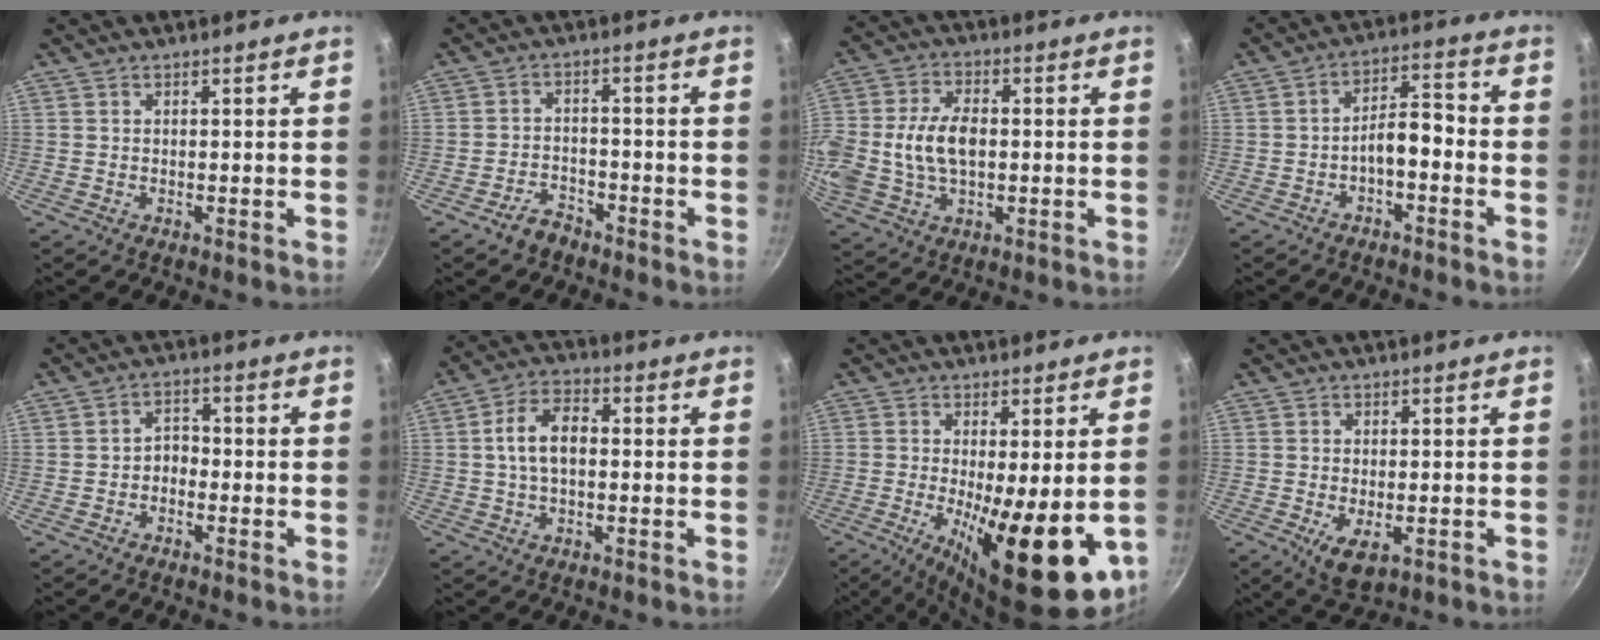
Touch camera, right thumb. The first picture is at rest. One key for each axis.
{"total": 4.2, "fx": -3.2, "fy": 2.3, "fz": 1.4, "tx": -0.017, "ty": 0.023, "tz": -0.057}
{"total": 15.6, "fx": -0.2, "fy": 10.1, "fz": 11.8, "tx": -0.264, "ty": 0.011, "tz": 0.005}
{"total": 6.8, "fx": -2.0, "fy": 3.3, "fz": 5.5, "tx": -0.082, "ty": 0.042, "tz": -0.040}
{"total": 3.2, "fx": -1.3, "fy": 2.4, "fz": 1.7, "tx": -0.005, "ty": 0.020, "tz": -0.031}
{"total": 8.2, "fx": 0.4, "fy": 4.8, "fz": 6.6, "tx": -0.115, "ty": 0.023, "tz": -0.001}
{"total": 18.8, "fx": -4.4, "fy": 6.1, "fz": 17.2, "tx": -0.225, "ty": -0.033, "tz": -0.042}
{"total": 5.3, "fx": -1.7, "fy": 2.6, "fz": 4.3, "tx": -0.072, "ty": -0.008, "tz": -0.022}